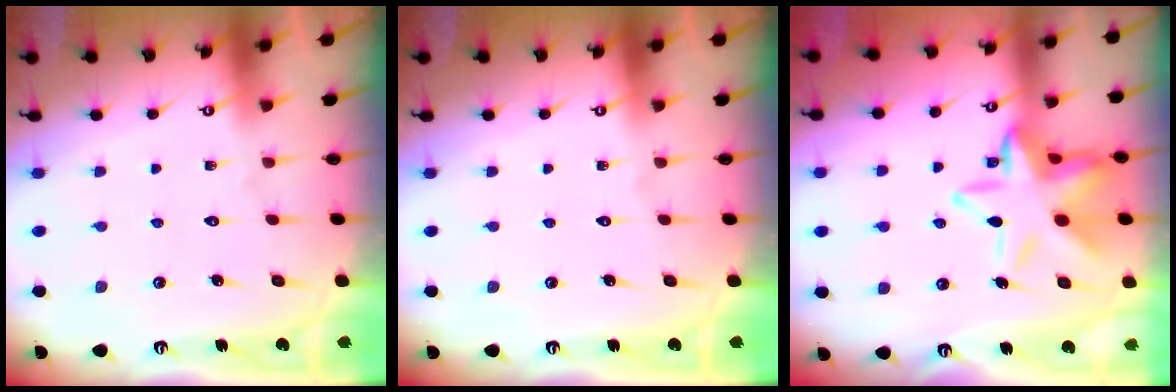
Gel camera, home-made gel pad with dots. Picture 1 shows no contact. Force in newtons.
{"total": 0.0}
{"total": 15.7, "press": 15.6, "slide": 1.5}